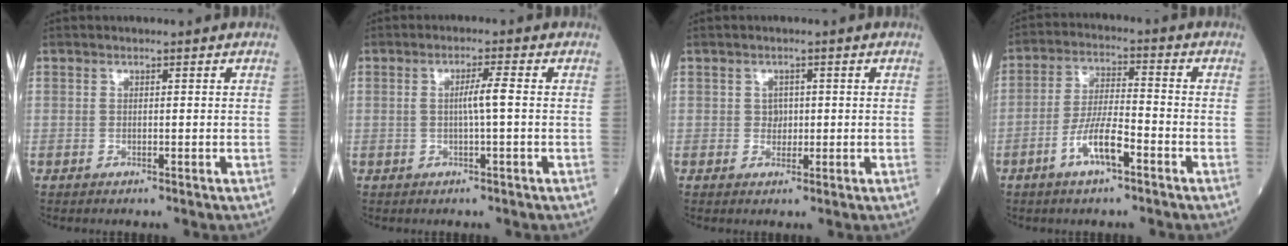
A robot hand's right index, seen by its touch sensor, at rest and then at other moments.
{"total": 2.7, "force": [0.0, -0.3, 2.6], "torque": [-0.047, 0.002, 0.001]}
{"total": 1.5, "force": [0.2, 1.3, 0.7], "torque": [-0.008, 0.004, 0.006]}
{"total": 7.1, "force": [-3.6, 1.3, 5.9], "torque": [-0.120, 0.003, -0.066]}